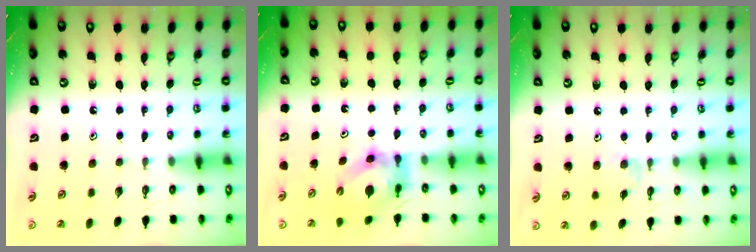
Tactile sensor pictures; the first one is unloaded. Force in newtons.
{"total": 7.4, "press": 7.4, "slide": 0.6}
{"total": 3.7, "press": 3.7, "slide": 0.5}